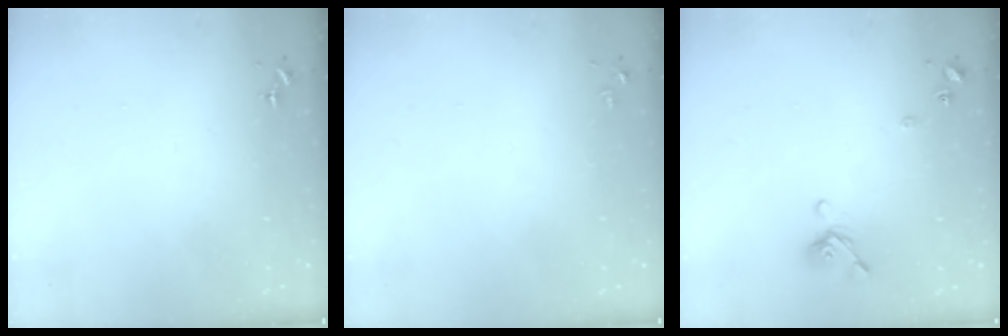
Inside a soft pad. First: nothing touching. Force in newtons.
{"total": 2.8, "press": 2.8, "slide": 0.4}
{"total": 8.6, "press": 8.4, "slide": 1.4}